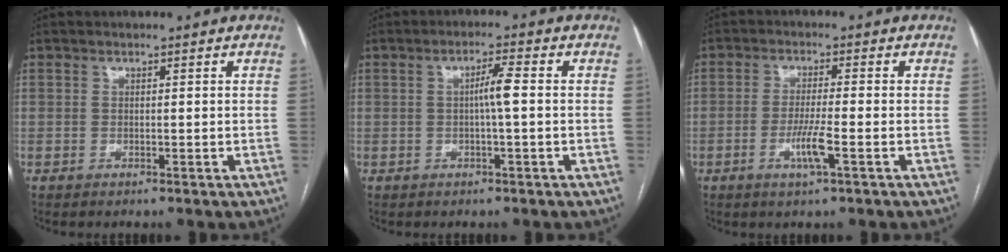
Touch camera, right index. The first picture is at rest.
{"total": 3.3, "force": [0.0, 0.2, 3.3], "torque": [-0.058, 0.006, -0.001]}
{"total": 4.7, "force": [-1.8, 0.0, 4.4], "torque": [-0.086, -0.009, -0.034]}